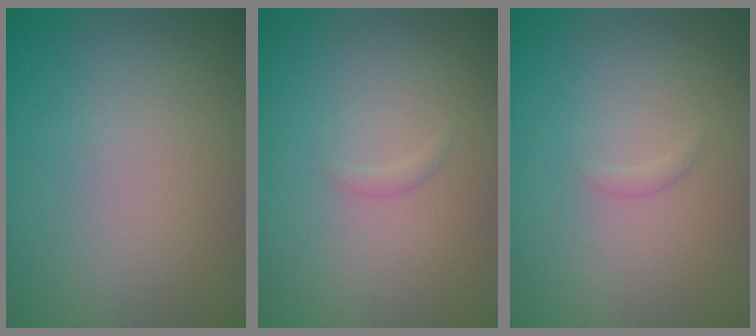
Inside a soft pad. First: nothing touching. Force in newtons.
{"total": 0.5, "press": 0.5, "slide": 0.0}
{"total": 0.5, "press": 0.5, "slide": 0.0}